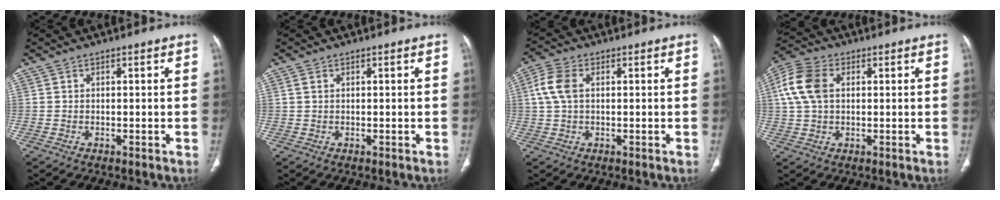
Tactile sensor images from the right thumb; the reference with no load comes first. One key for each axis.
{"total": 0.9, "fx": 0.3, "fy": 0.6, "fz": 0.5, "tx": -0.014, "ty": 0.008, "tz": 0.009}
{"total": 5.6, "fx": 0.8, "fy": 3.6, "fz": 4.3, "tx": -0.109, "ty": 0.017, "tz": 0.016}
{"total": 9.3, "fx": 1.7, "fy": 6.4, "fz": 6.6, "tx": -0.150, "ty": 0.020, "tz": 0.031}